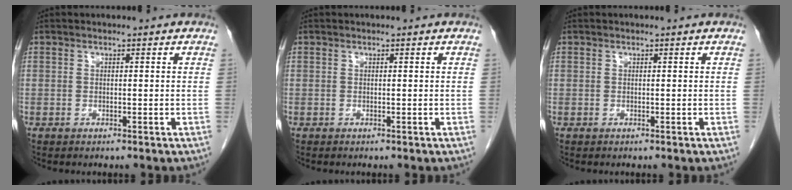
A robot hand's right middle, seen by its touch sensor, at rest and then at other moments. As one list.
[{"total": 0.0}, {"total": 0.0}]